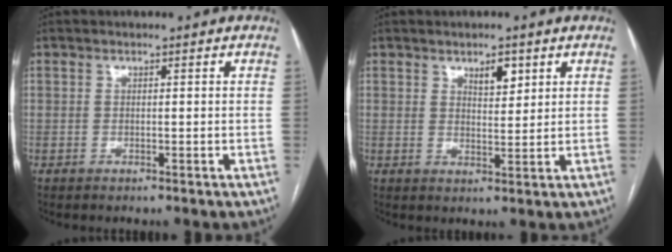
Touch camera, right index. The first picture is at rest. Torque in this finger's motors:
{"motor_torque": [0.00, 0.03, 0.02, 0.02]}